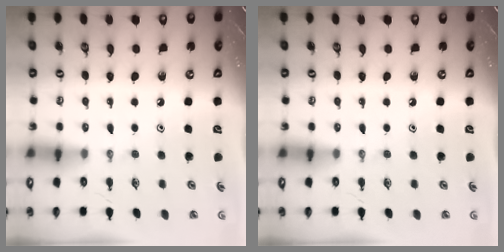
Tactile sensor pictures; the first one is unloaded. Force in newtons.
{"total": 0.0}